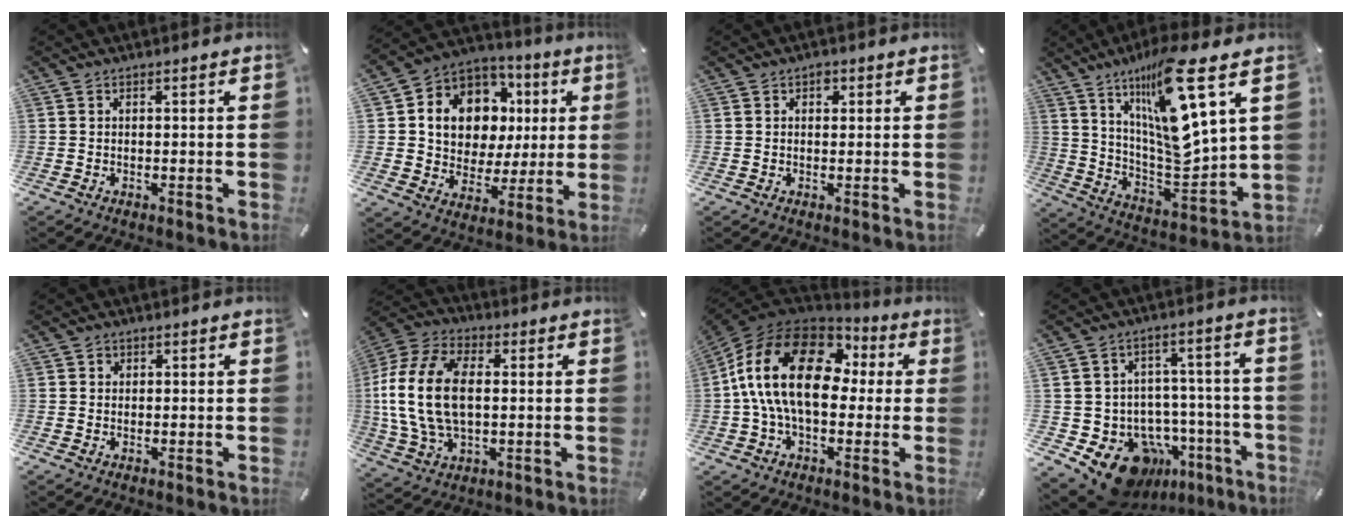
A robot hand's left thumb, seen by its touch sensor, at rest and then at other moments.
{"total": 11.5, "force": [2.8, 10.3, 4.4], "torque": [-0.082, -0.027, 0.064]}
{"total": 1.6, "force": [0.6, 1.3, 0.8], "torque": [-0.002, -0.001, 0.006]}
{"total": 18.9, "force": [11.6, 3.9, 14.3], "torque": [-0.265, -0.080, 0.182]}
{"total": 1.0, "force": [0.2, 1.0, 0.3], "torque": [0.003, 0.002, 0.000]}
{"total": 17.0, "force": [0.7, 11.0, 13.0], "torque": [-0.302, 0.001, 0.009]}
{"total": 21.5, "force": [2.0, 13.4, 16.7], "torque": [-0.337, 0.016, 0.030]}
{"total": 16.0, "force": [-9.6, 10.2, 7.7], "torque": [-0.103, 0.053, -0.146]}